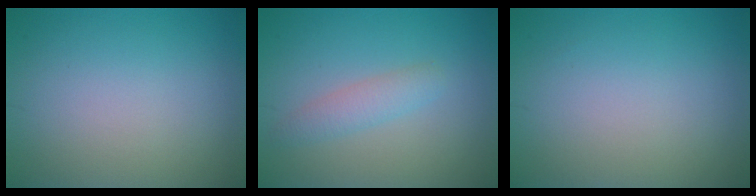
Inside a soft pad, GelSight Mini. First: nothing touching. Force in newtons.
{"total": 1.9, "press": 1.9, "slide": 0.1}
{"total": 0.0}